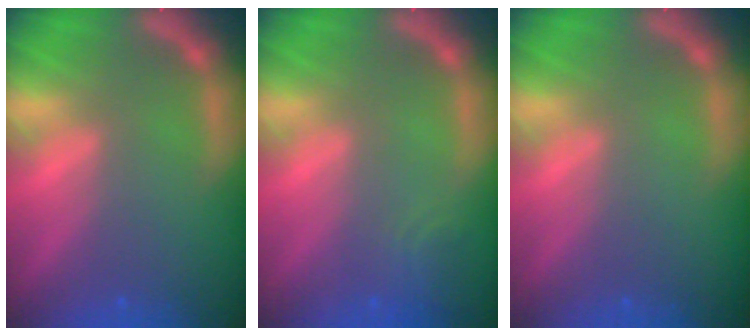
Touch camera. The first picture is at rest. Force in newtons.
{"total": 1.9}
{"total": 0.0}